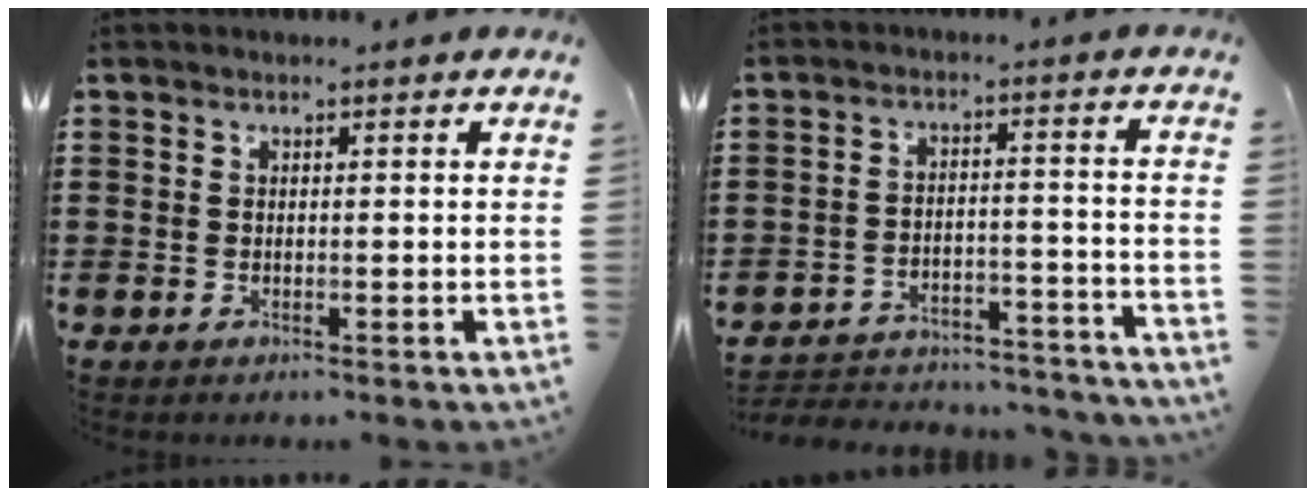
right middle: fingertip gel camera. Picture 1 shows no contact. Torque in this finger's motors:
{"motor_torque": [0.89, 0.09, 0.17, 0.06]}